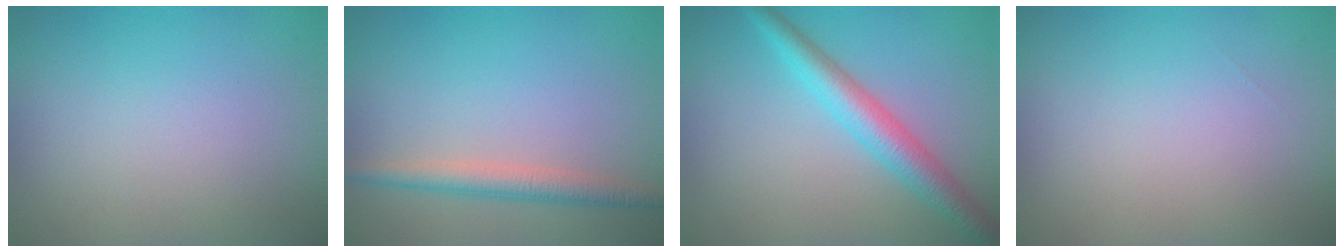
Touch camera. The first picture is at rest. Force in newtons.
{"total": 2.6, "press": 2.6, "slide": 0.1}
{"total": 3.9, "press": 3.9, "slide": 0.0}
{"total": 0.0}